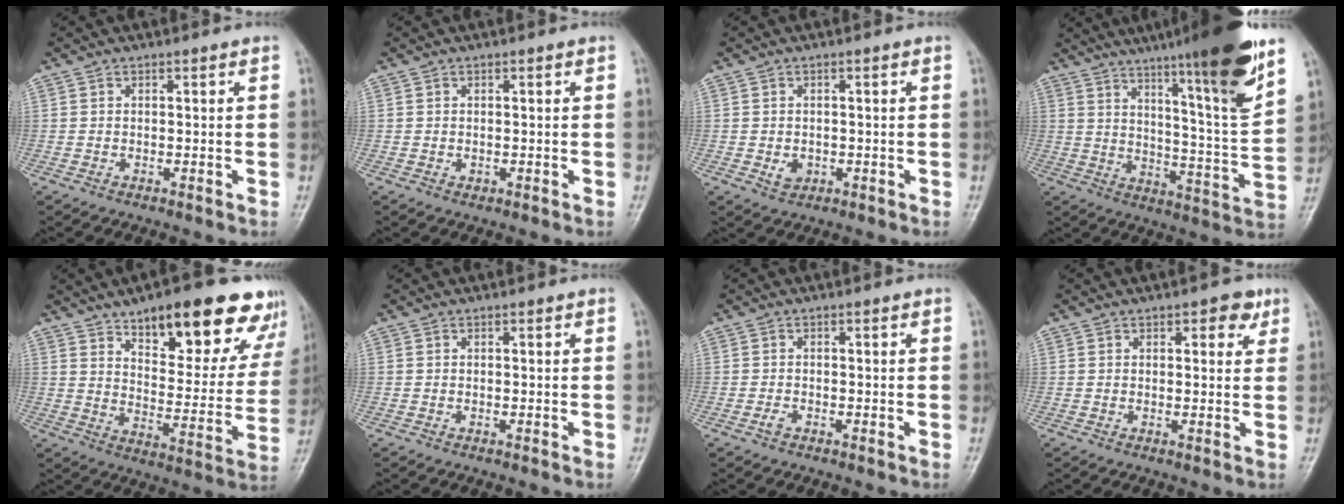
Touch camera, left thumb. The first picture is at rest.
{"total": 0.6, "force": [0.0, 0.5, 0.3], "torque": [-0.002, 0.000, 0.000]}
{"total": 2.4, "force": [-0.5, 1.9, 1.3], "torque": [-0.014, 0.000, -0.002]}
{"total": 21.1, "force": [13.4, 1.4, 16.2], "torque": [-0.219, -0.063, 0.201]}
{"total": 22.8, "force": [14.7, 8.9, 14.9], "torque": [-0.145, -0.053, 0.208]}
{"total": 0.0}
{"total": 0.9, "force": [-0.6, 0.5, 0.5], "torque": [-0.014, 0.000, -0.013]}
{"total": 4.0, "force": [2.1, 2.0, 2.8], "torque": [-0.016, -0.005, 0.020]}